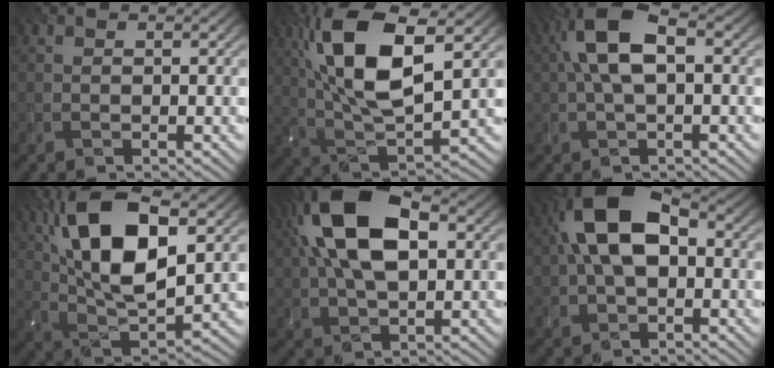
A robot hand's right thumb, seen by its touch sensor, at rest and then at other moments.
{"total": 14.9, "force": [5.2, 5.6, 12.8], "torque": [-0.280, 0.013, 0.097]}
{"total": 8.2, "force": [1.2, 3.6, 7.2], "torque": [-0.159, 0.020, 0.013]}
{"total": 15.7, "force": [5.7, 6.6, 13.0], "torque": [-0.273, 0.013, 0.105]}
{"total": 14.6, "force": [4.0, 7.5, 11.9], "torque": [-0.243, 0.027, 0.060]}
{"total": 11.3, "force": [1.3, 6.4, 9.2], "torque": [-0.188, 0.022, 0.009]}